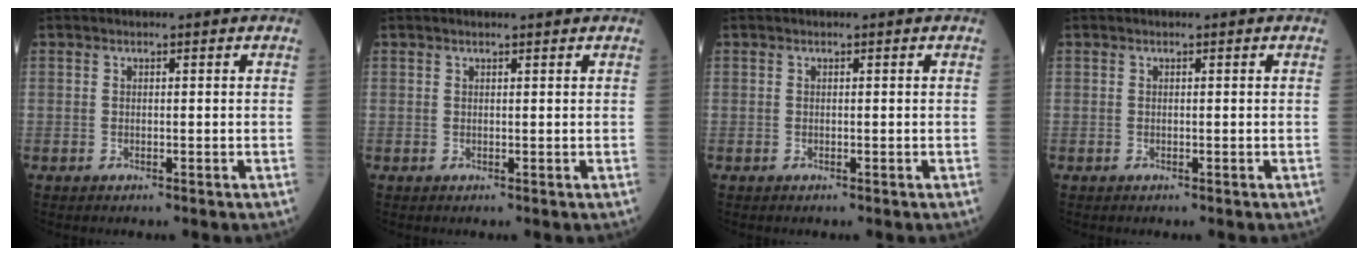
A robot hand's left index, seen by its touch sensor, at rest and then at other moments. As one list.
[{"total": 1.4, "force": [1.3, 0.0, 0.6], "torque": [-0.008, 0.010, 0.021]}, {"total": 0.0}, {"total": 0.0}]